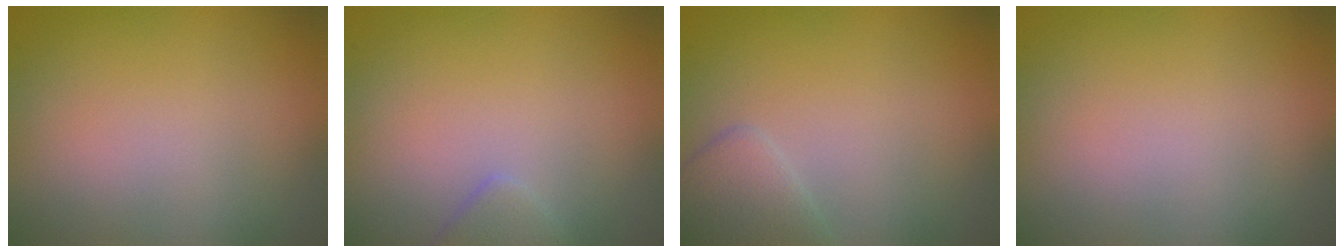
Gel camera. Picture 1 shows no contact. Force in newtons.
{"total": 1.3, "press": 1.3, "slide": 0.1}
{"total": 2.5, "press": 2.5, "slide": 0.2}
{"total": 0.0}